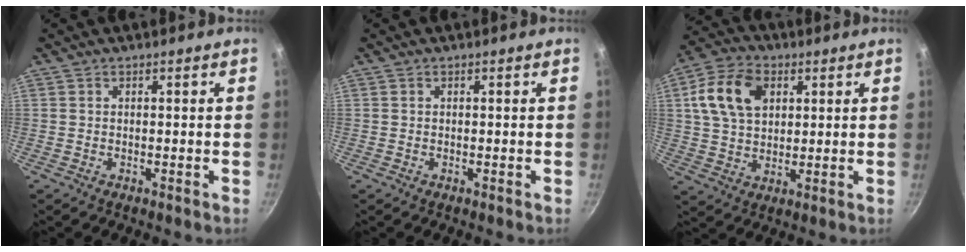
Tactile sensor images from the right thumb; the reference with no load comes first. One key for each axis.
{"total": 0.0}
{"total": 12.5, "fx": 3.8, "fy": 8.7, "fz": 8.2, "tx": -0.135, "ty": 0.003, "tz": 0.062}